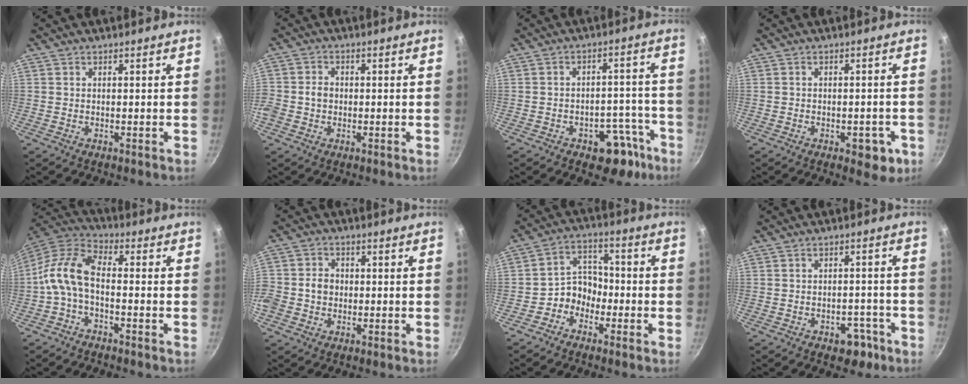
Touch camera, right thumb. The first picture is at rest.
{"total": 4.3, "force": [-0.5, 3.6, 2.4], "torque": [-0.045, 0.012, -0.009]}
{"total": 9.8, "force": [-5.8, 5.5, 5.6], "torque": [-0.040, 0.056, -0.071]}
{"total": 5.0, "force": [-2.2, 2.6, 3.6], "torque": [-0.025, 0.009, -0.025]}
{"total": 10.3, "force": [-1.8, 5.3, 8.7], "torque": [-0.178, 0.036, -0.048]}
{"total": 7.3, "force": [-0.7, 6.2, 3.9], "torque": [-0.072, 0.021, -0.012]}
{"total": 7.1, "force": [-3.0, 5.7, 3.0], "torque": [-0.020, 0.042, -0.067]}
{"total": 5.1, "force": [-3.0, 3.2, 2.6], "torque": [-0.013, 0.029, -0.037]}